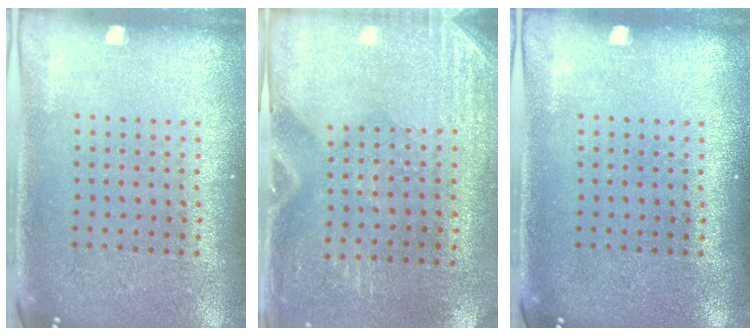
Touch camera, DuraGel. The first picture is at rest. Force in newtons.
{"total": 2.8, "press": 2.5, "slide": 1.3}
{"total": 0.0}